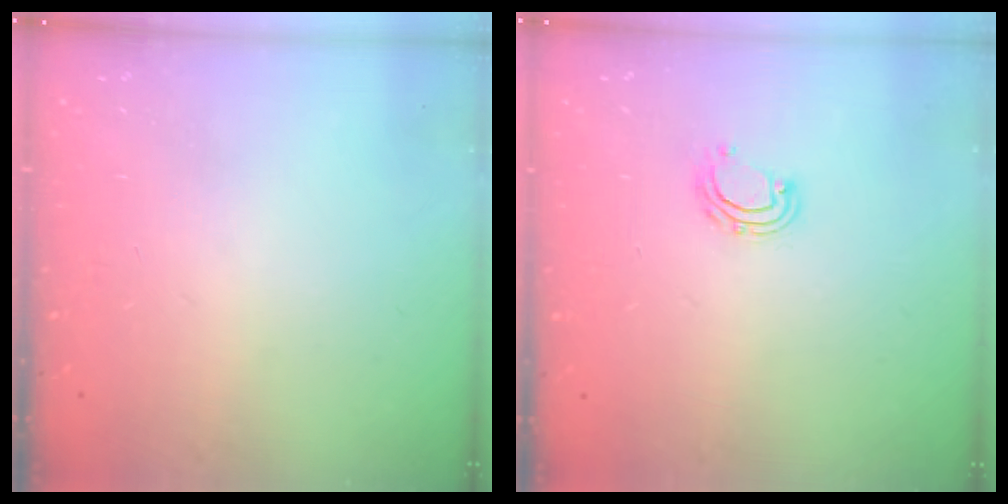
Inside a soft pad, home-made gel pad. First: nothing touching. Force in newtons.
{"total": 6.1, "press": 6.0, "slide": 1.1}